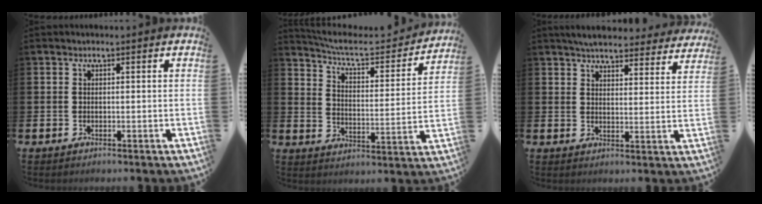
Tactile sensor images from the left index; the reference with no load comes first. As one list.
[{"total": 7.0, "force": [6.3, 1.6, 2.5], "torque": [-0.075, -0.045, 0.102]}, {"total": 5.5, "force": [5.3, 1.0, 1.2], "torque": [-0.031, -0.031, 0.093]}]